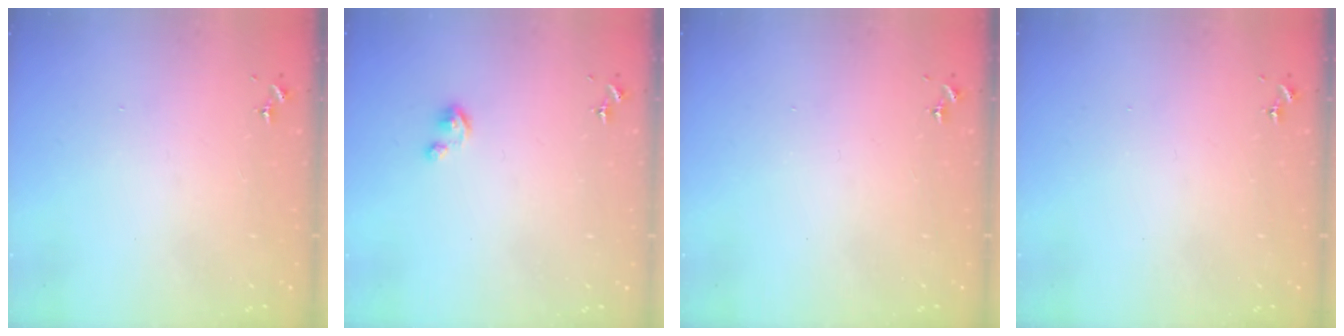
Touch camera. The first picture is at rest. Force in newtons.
{"total": 2.6, "press": 2.6, "slide": 0.3}
{"total": 0.0}
{"total": 0.0}